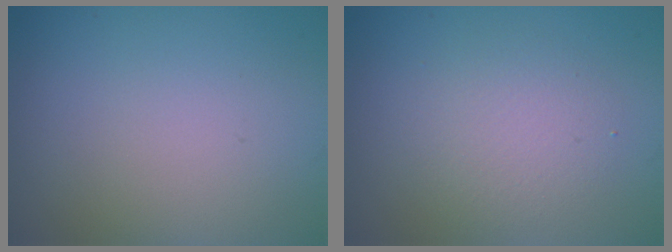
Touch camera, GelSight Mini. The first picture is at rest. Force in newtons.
{"total": 2.9, "press": 2.9, "slide": 0.2}